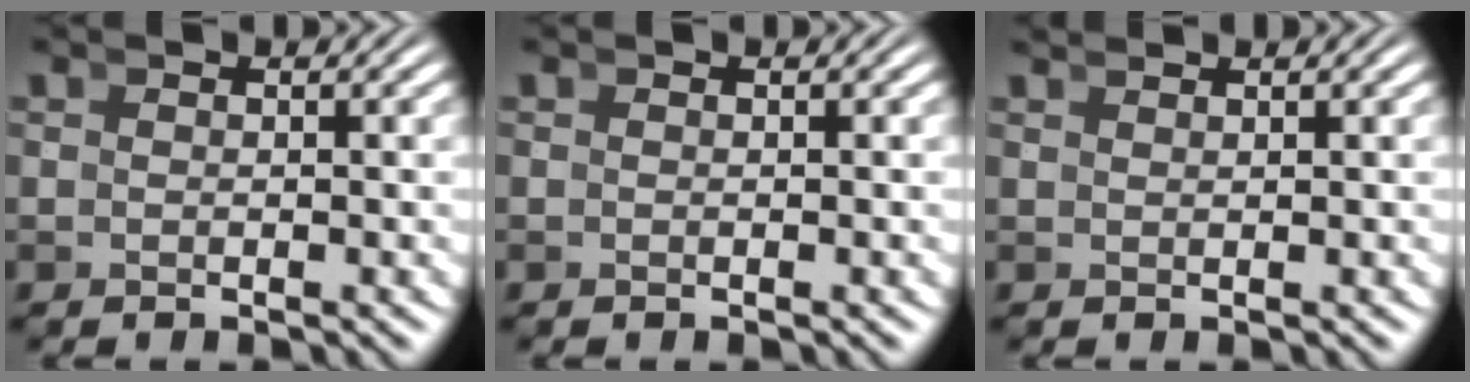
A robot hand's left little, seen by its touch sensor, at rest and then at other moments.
{"total": 0.0}
{"total": 1.3, "force": [1.0, -0.8, -0.1], "torque": [0.016, 0.006, 0.022]}